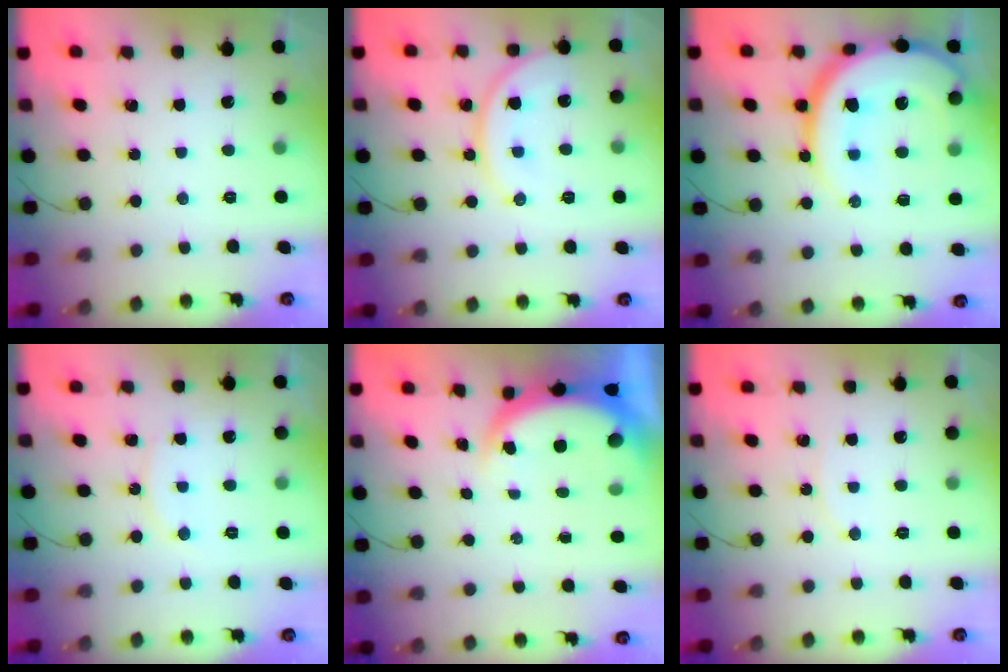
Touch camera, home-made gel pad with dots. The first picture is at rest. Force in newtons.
{"total": 11.4, "press": 11.4, "slide": 0.7}
{"total": 23.5, "press": 23.5, "slide": 1.9}
{"total": 7.0, "press": 7.0, "slide": 0.2}
{"total": 5.3, "press": 5.2, "slide": 1.1}
{"total": 4.7, "press": 4.6, "slide": 0.6}